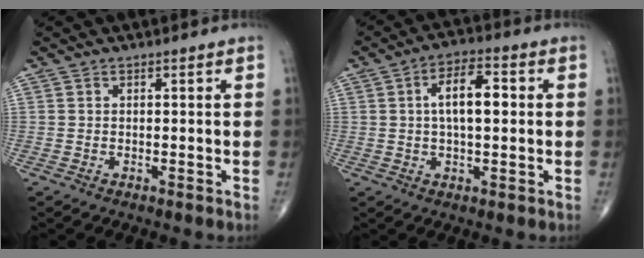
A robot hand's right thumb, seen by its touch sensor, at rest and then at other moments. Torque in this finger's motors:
{"motor_torque": [0.61, 2.23, 0.93, -0.22, 0.10]}